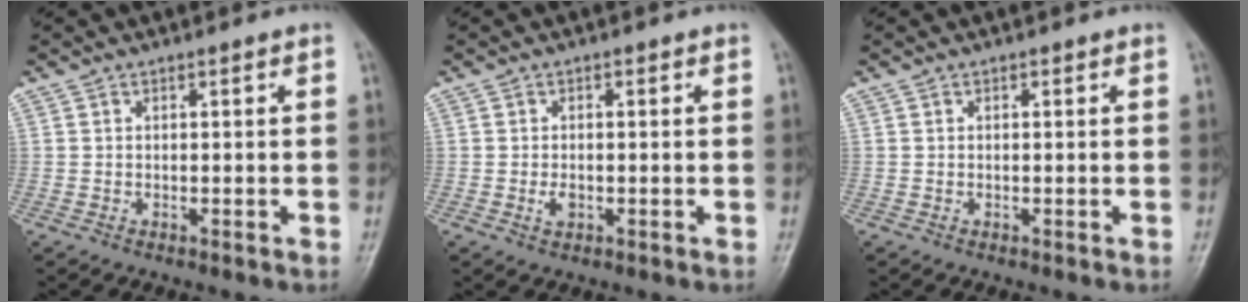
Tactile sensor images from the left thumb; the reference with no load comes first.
{"total": 1.9, "force": [-0.5, 1.3, 1.3], "torque": [-0.019, 0.000, -0.009]}
{"total": 0.0}